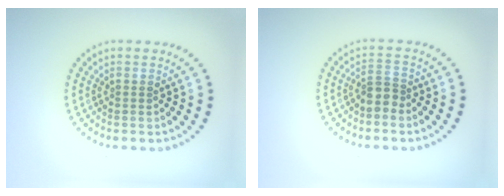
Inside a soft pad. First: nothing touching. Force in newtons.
{"total": 1.8, "press": 1.4, "slide": 1.2}